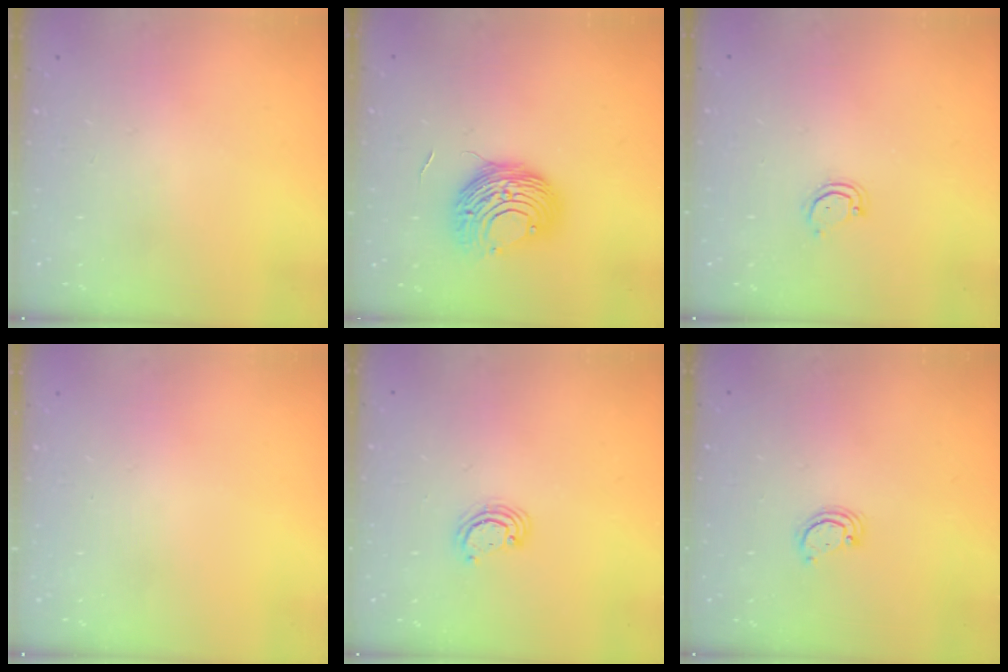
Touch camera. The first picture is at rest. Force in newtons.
{"total": 10.1, "press": 10.1, "slide": 0.7}
{"total": 2.5, "press": 2.5, "slide": 0.1}
{"total": 0.0}
{"total": 3.2, "press": 3.1, "slide": 0.3}
{"total": 3.2, "press": 3.2, "slide": 0.3}